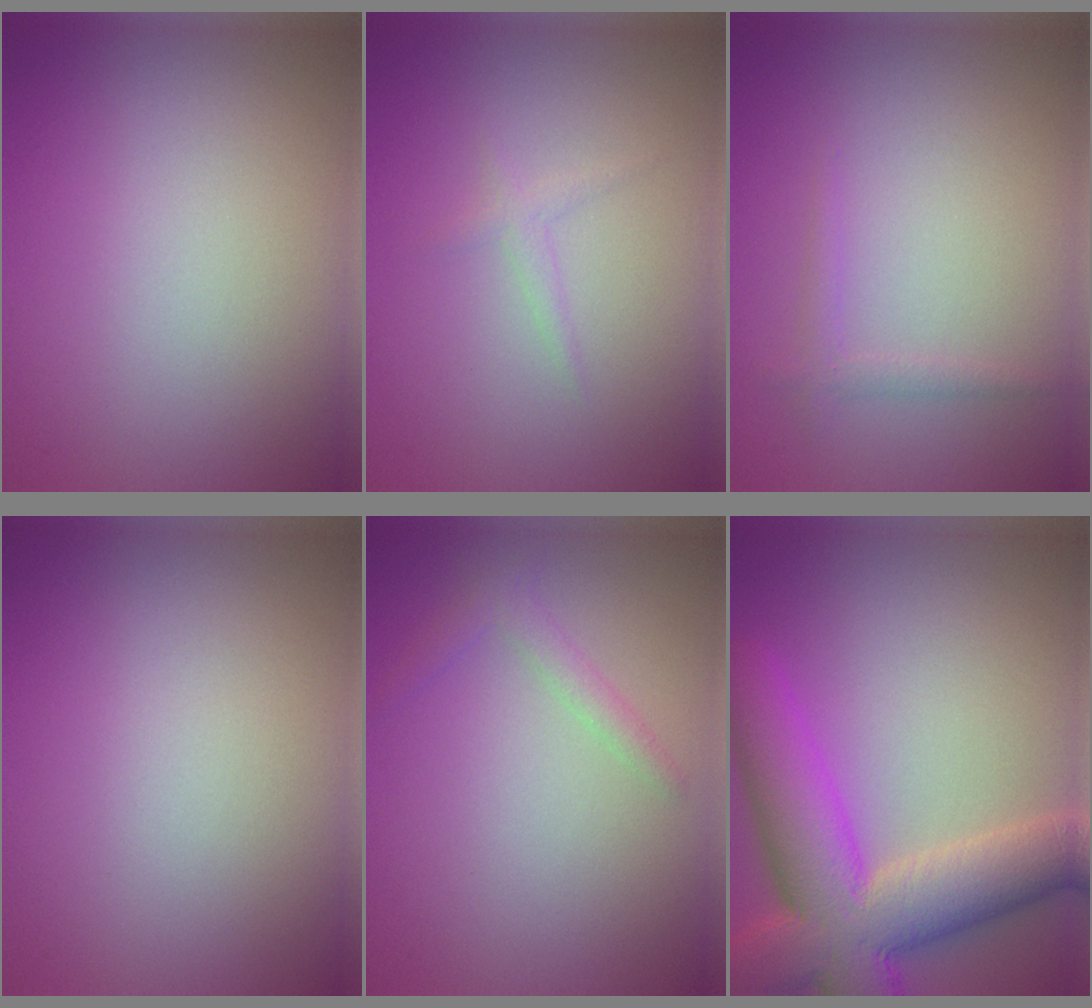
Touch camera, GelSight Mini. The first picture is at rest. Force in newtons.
{"total": 0.9, "press": 0.9, "slide": 0.0}
{"total": 1.1, "press": 1.1, "slide": 0.1}
{"total": 0.0}
{"total": 1.5, "press": 1.5, "slide": 0.1}
{"total": 10.9, "press": 10.9, "slide": 0.6}